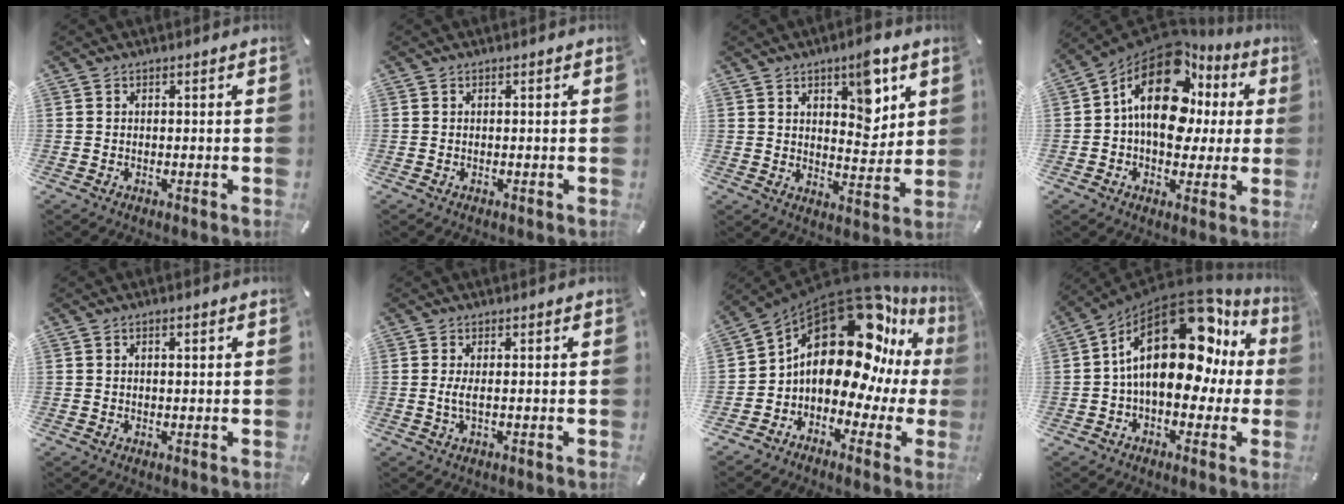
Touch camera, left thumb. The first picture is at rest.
{"total": 0.0}
{"total": 9.8, "force": [5.5, 4.9, 6.5], "torque": [-0.069, -0.032, 0.088]}
{"total": 18.6, "force": [5.7, 12.1, 13.0], "torque": [-0.222, -0.034, 0.095]}
{"total": 1.1, "force": [0.3, 0.6, 0.9], "torque": [-0.018, 0.006, 0.004]}
{"total": 2.7, "force": [0.0, 0.4, 2.6], "torque": [-0.056, -0.008, -0.003]}
{"total": 22.3, "force": [7.9, 13.5, 15.9], "torque": [-0.255, -0.069, 0.134]}
{"total": 24.6, "force": [6.2, 13.2, 19.8], "torque": [-0.331, -0.042, 0.105]}